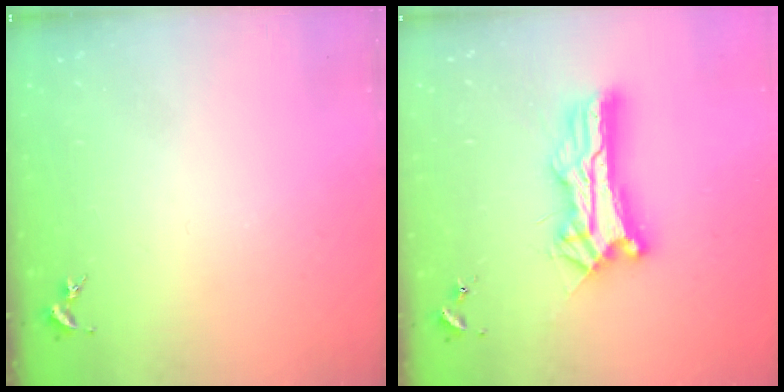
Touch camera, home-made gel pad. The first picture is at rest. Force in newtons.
{"total": 11.7, "press": 11.6, "slide": 1.0}